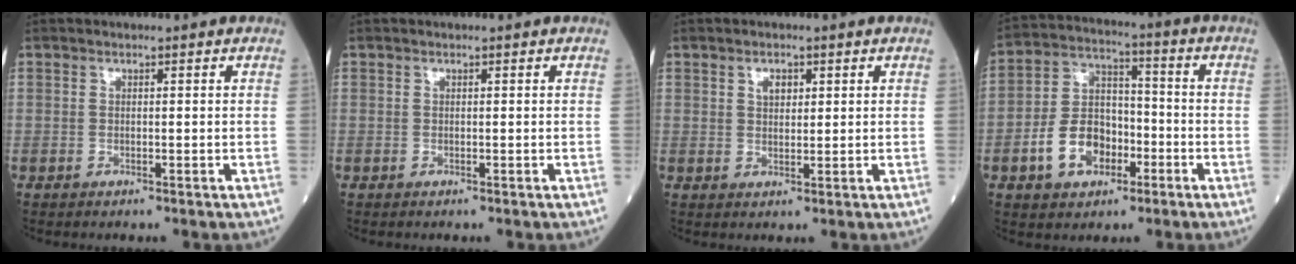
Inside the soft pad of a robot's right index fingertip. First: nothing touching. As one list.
[{"total": 0.0}, {"total": 2.3, "force": [1.0, 1.3, 1.5], "torque": [-0.025, 0.002, 0.018]}, {"total": 10.0, "force": [-3.8, 6.6, 6.4], "torque": [-0.141, 0.021, -0.066]}]